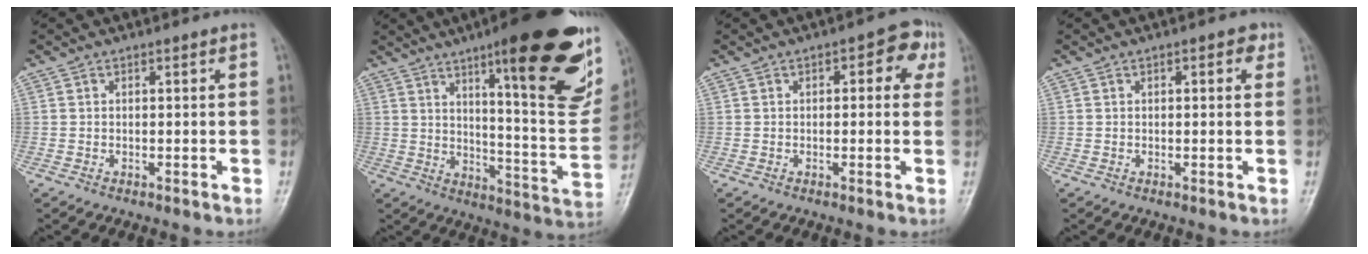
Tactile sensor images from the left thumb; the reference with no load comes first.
{"total": 27.3, "force": [14.6, 6.1, 22.2], "torque": [-0.262, -0.059, 0.209]}
{"total": 5.7, "force": [1.7, 3.1, 4.5], "torque": [-0.020, 0.010, 0.010]}
{"total": 2.4, "force": [1.0, 1.2, 1.9], "torque": [-0.017, 0.001, 0.007]}